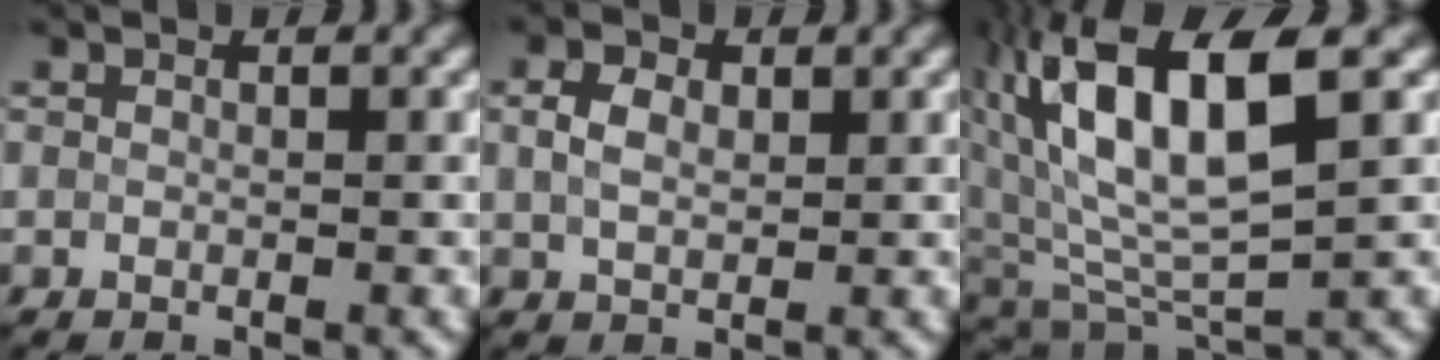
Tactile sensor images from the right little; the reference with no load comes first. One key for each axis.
{"total": 2.5, "fx": 0.8, "fy": 1.6, "fz": 1.8, "tx": -0.044, "ty": 0.011, "tz": 0.014}
{"total": 11.1, "fx": 3.7, "fy": 4.5, "fz": 9.5, "tx": -0.193, "ty": 0.017, "tz": 0.068}